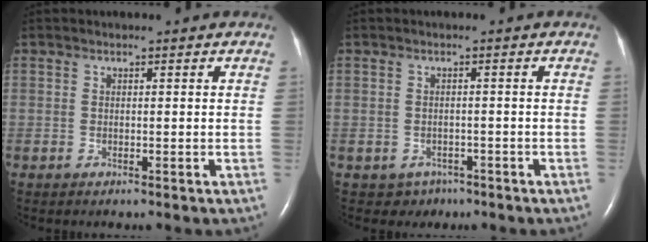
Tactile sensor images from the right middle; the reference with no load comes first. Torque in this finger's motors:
{"motor_torque": [-0.10, -0.18, -0.04, 0.01]}